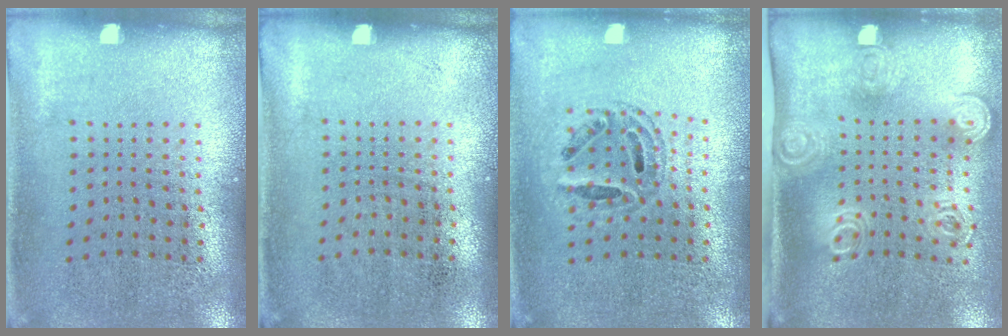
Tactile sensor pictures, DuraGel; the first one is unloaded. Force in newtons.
{"total": 0.0}
{"total": 0.8, "press": 0.8, "slide": 0.2}
{"total": 2.0, "press": 1.5, "slide": 1.3}